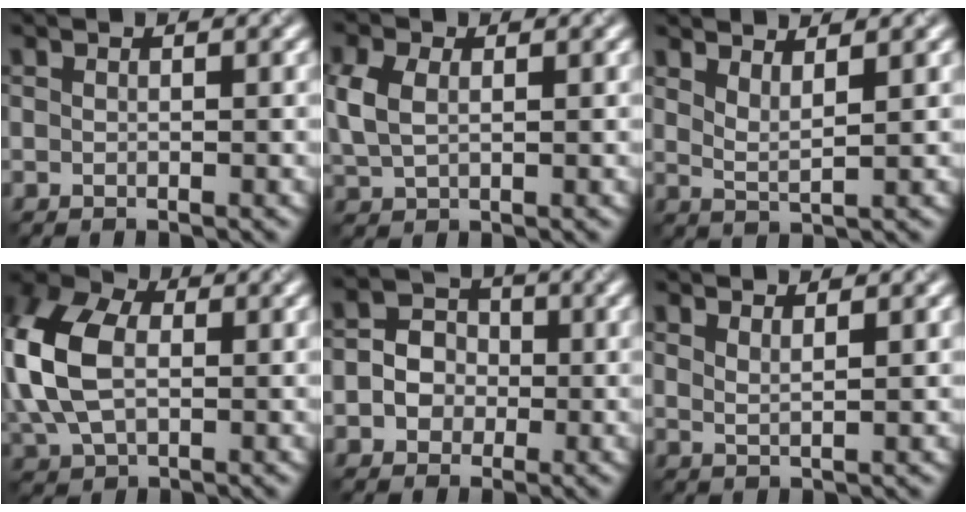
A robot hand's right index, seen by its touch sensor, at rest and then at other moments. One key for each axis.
{"total": 3.3, "fx": 0.4, "fy": 2.3, "fz": 2.2, "tx": -0.063, "ty": 0.008, "tz": 0.018}
{"total": 1.8, "fx": 1.5, "fy": 0.3, "fz": 1.0, "tx": -0.014, "ty": -0.001, "tz": 0.036}
{"total": 8.6, "fx": 0.5, "fy": 6.1, "fz": 6.1, "tx": -0.170, "ty": 0.017, "tz": 0.010}
{"total": 2.9, "fx": -1.1, "fy": 2.6, "fz": 0.8, "tx": -0.001, "ty": 0.008, "tz": -0.020}
{"total": 1.4, "fx": 1.2, "fy": 0.3, "fz": 0.6, "tx": -0.003, "ty": 0.003, "tz": 0.023}